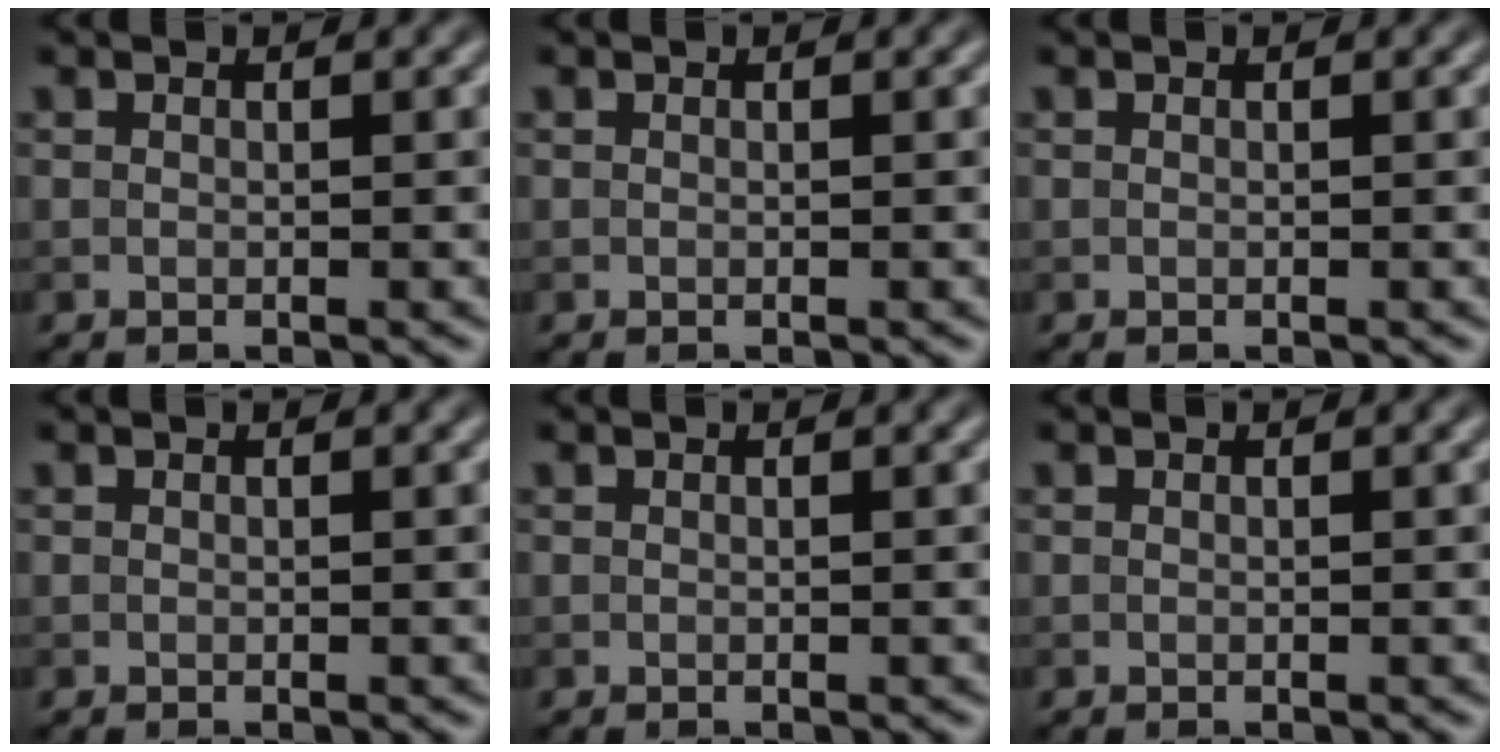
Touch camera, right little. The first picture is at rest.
{"total": 0.0}
{"total": 0.0}
{"total": 0.0}
{"total": 0.0}
{"total": 0.0}